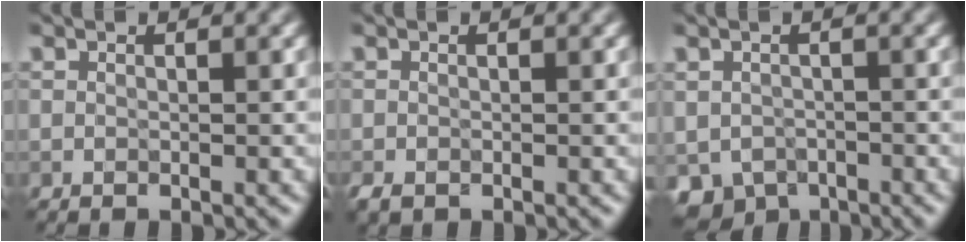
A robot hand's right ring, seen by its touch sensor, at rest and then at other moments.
{"total": 0.7, "force": [-0.4, 0.5, 0.2], "torque": [-0.007, -0.003, -0.007]}
{"total": 4.0, "force": [-2.0, 3.2, 1.4], "torque": [-0.027, -0.017, -0.026]}